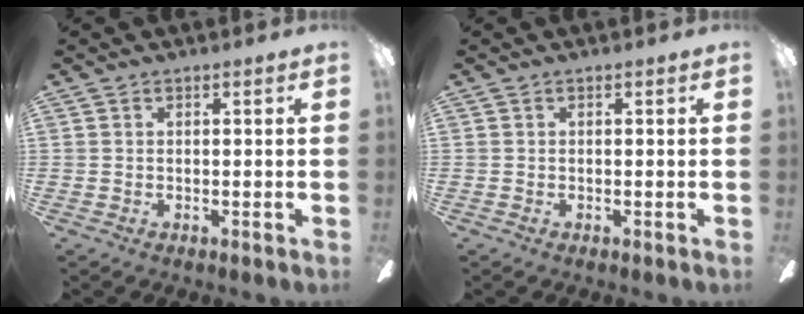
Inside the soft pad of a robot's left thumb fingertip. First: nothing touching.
{"total": 0.0}